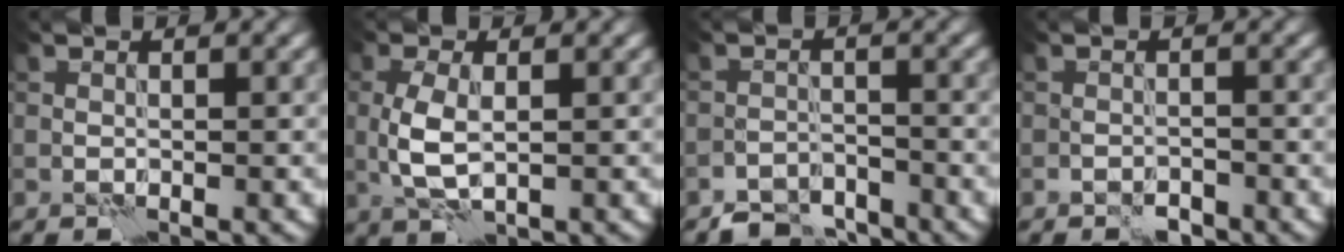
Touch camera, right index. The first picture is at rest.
{"total": 3.6, "force": [0.1, 1.6, 3.3], "torque": [-0.080, 0.004, 0.004]}
{"total": 3.6, "force": [-3.3, 1.4, 0.4], "torque": [0.003, 0.003, -0.066]}
{"total": 1.2, "force": [-1.0, 0.5, 0.3], "torque": [0.001, 0.004, -0.021]}